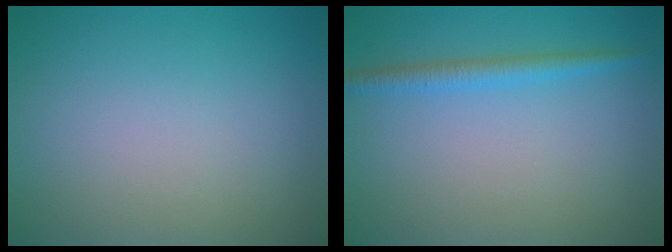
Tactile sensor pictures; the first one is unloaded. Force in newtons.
{"total": 1.8, "press": 1.8, "slide": 0.1}